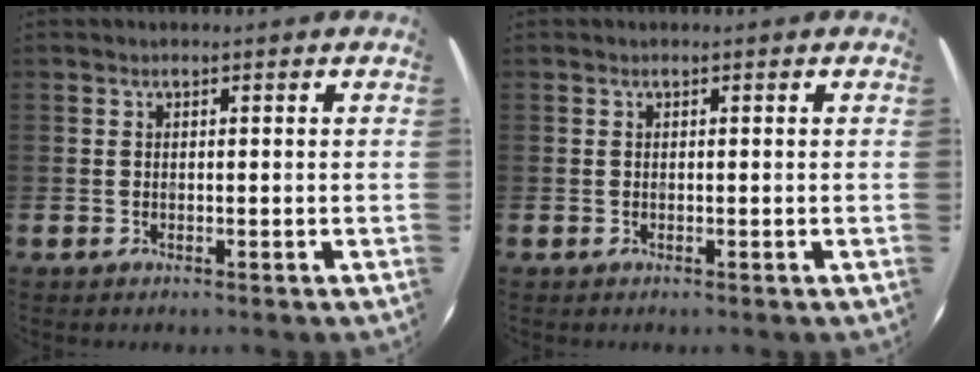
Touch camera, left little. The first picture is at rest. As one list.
[{"total": 0.0}]